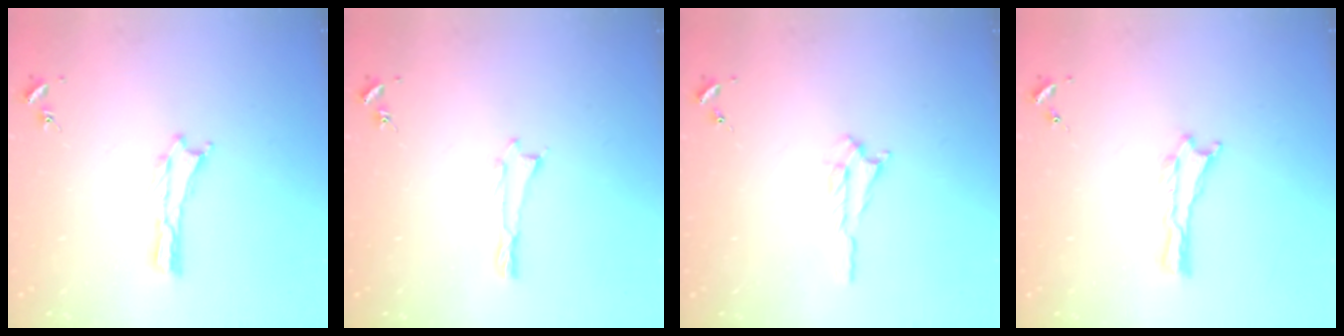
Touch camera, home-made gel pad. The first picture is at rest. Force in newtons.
{"total": 0.0}
{"total": 0.7, "press": 0.7, "slide": 0.2}
{"total": 0.0}